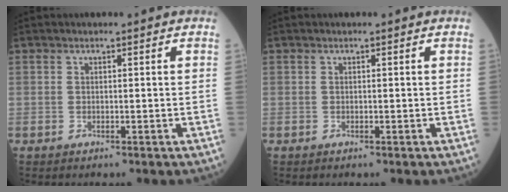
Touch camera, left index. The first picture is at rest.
{"total": 0.0}